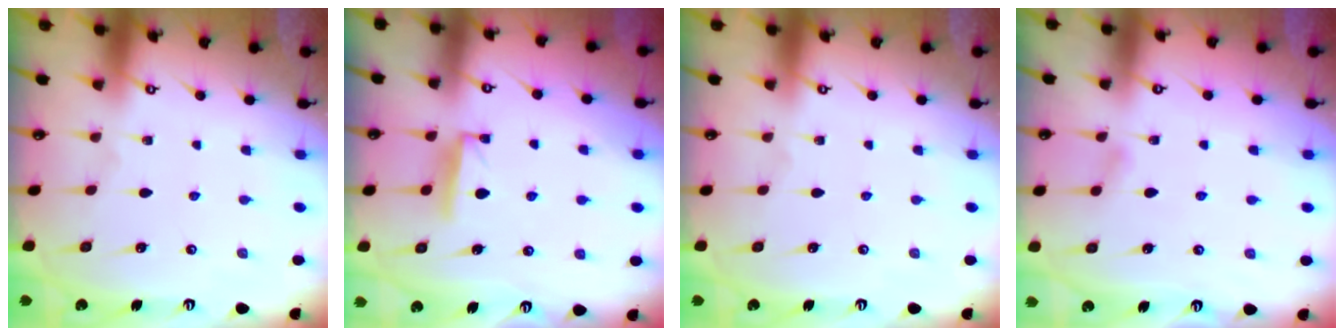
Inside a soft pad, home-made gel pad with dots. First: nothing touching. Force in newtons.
{"total": 5.3, "press": 5.2, "slide": 0.6}
{"total": 0.0}
{"total": 3.7, "press": 3.6, "slide": 0.4}